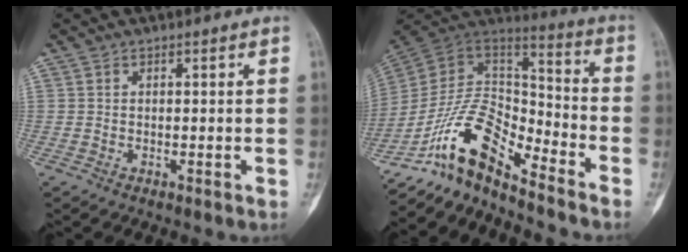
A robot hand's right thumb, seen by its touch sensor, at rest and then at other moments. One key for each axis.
{"total": 14.6, "fx": -11.4, "fy": 4.9, "fz": 7.8, "tx": -0.129, "ty": 0.103, "tz": -0.217}